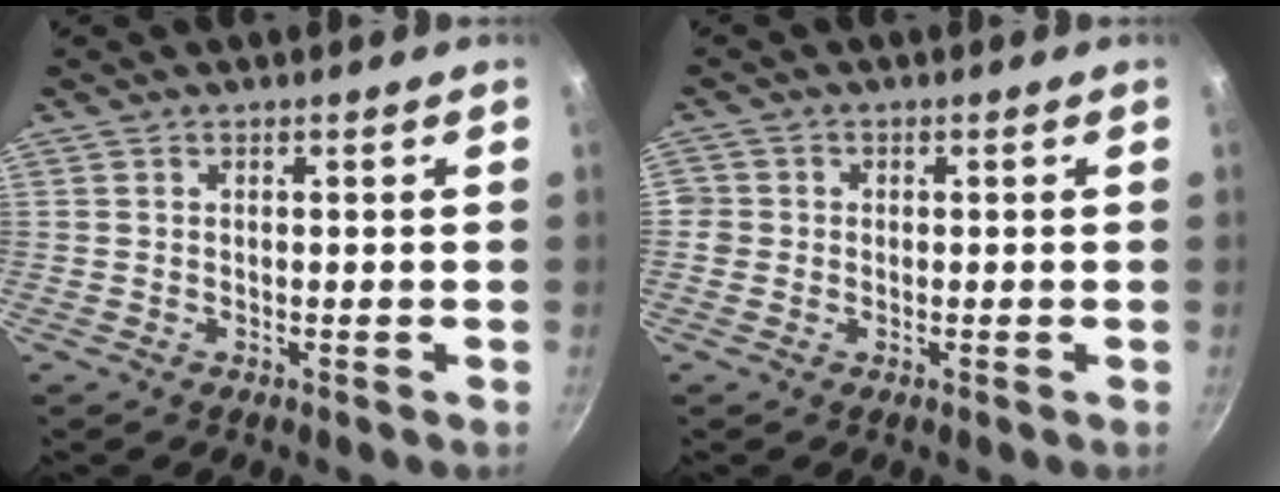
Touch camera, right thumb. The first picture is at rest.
{"total": 2.5, "force": [-0.2, 2.4, 0.4], "torque": [0.012, 0.008, -0.005]}